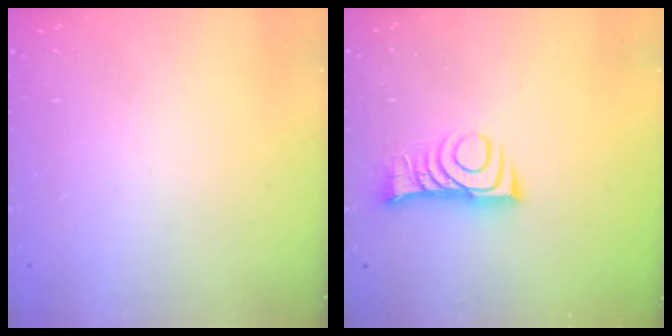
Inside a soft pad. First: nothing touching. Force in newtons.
{"total": 8.8, "press": 8.8, "slide": 0.8}